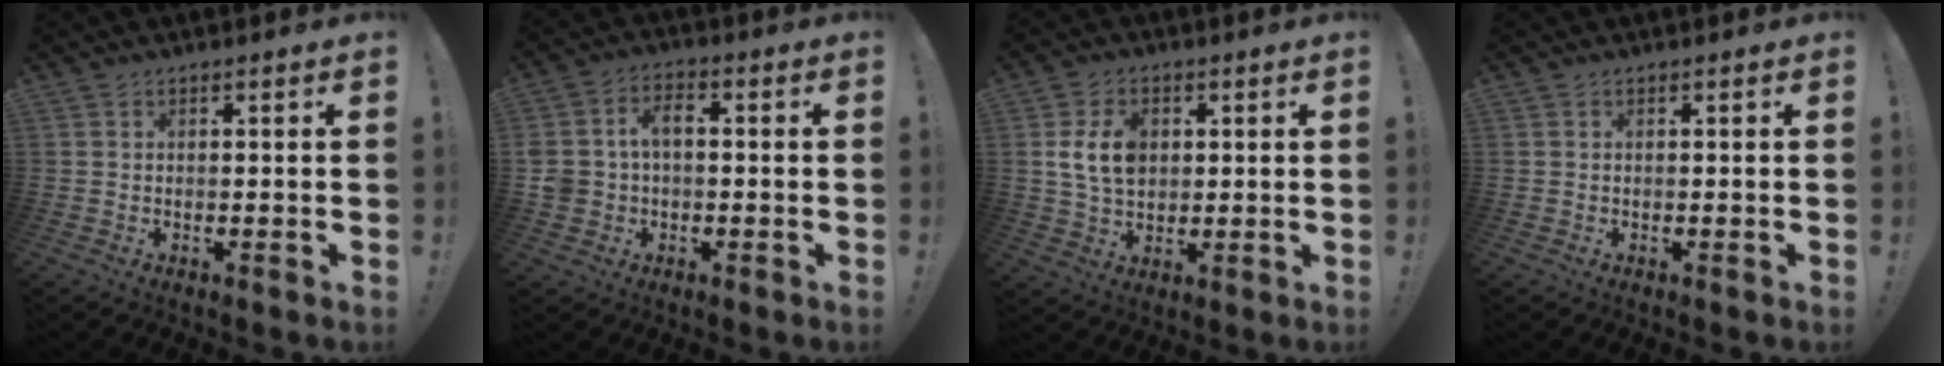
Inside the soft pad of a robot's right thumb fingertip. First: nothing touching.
{"total": 7.1, "force": [0.1, 5.4, 4.6], "torque": [-0.088, 0.009, 0.000]}
{"total": 10.1, "force": [1.9, 7.3, 6.7], "torque": [-0.126, 0.008, 0.039]}
{"total": 0.0}